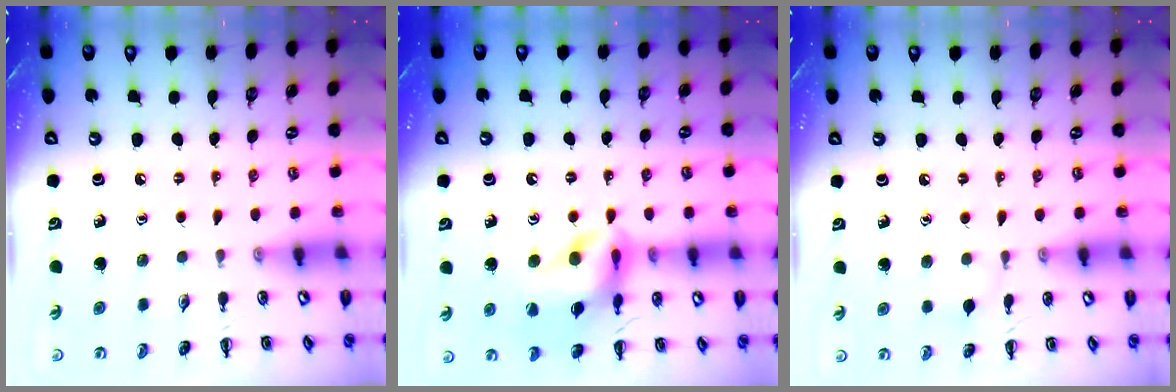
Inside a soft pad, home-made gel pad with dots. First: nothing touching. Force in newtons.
{"total": 18.0, "press": 17.8, "slide": 2.9}
{"total": 4.6, "press": 4.3, "slide": 1.4}